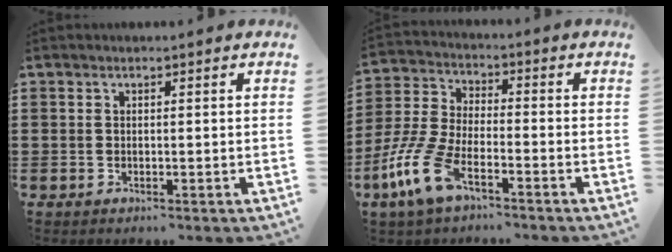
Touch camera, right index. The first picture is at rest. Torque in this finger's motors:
{"motor_torque": [0.98, 1.15, 0.66, 0.17]}